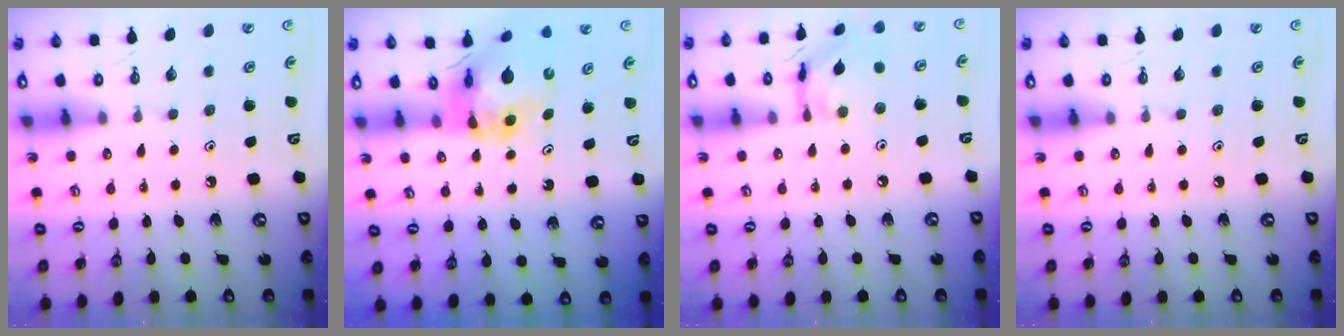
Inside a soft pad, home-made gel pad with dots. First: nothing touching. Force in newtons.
{"total": 12.7, "press": 12.6, "slide": 1.5}
{"total": 11.0, "press": 11.0, "slide": 0.9}
{"total": 0.0}